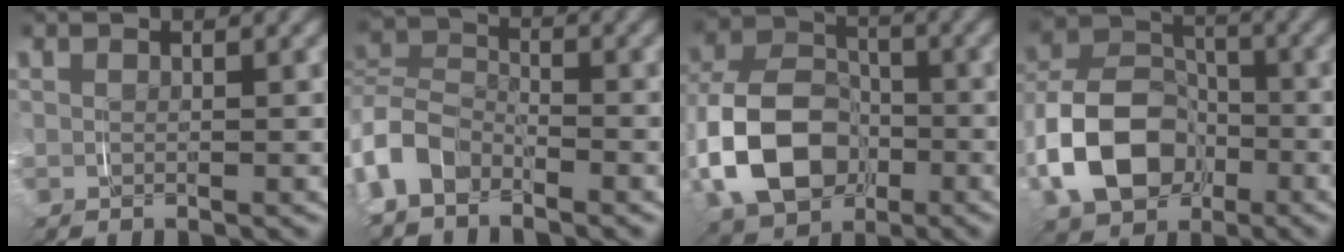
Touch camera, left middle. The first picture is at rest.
{"total": 7.0, "force": [-3.1, 5.9, 2.2], "torque": [-0.083, -0.016, -0.064]}
{"total": 10.5, "force": [-2.3, 8.1, 6.2], "torque": [-0.135, -0.025, -0.038]}
{"total": 9.6, "force": [-2.7, 7.5, 5.4], "torque": [-0.107, -0.019, -0.046]}